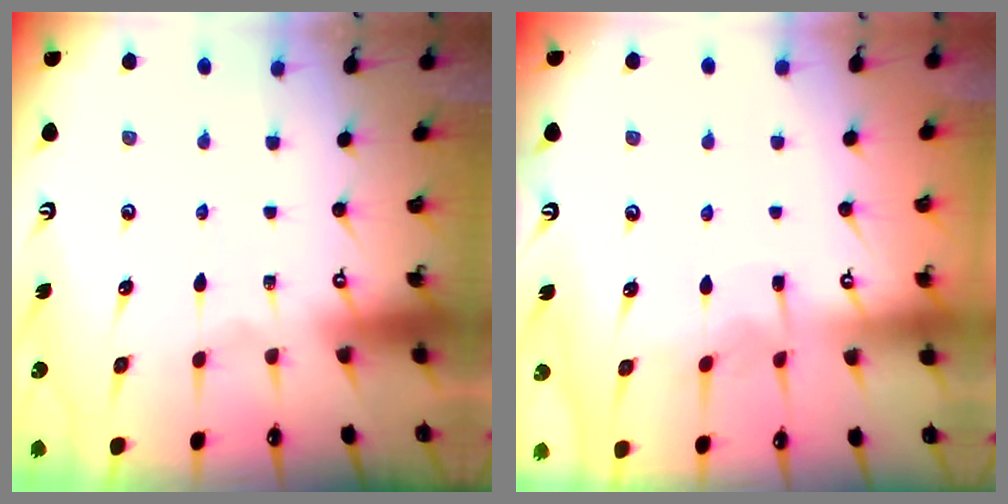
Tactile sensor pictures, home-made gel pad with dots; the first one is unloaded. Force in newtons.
{"total": 3.7, "press": 3.7, "slide": 0.5}